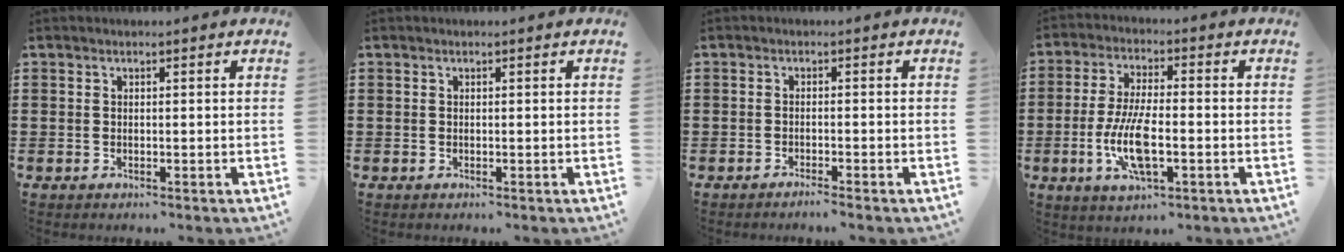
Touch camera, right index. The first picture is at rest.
{"total": 0.0}
{"total": 1.2, "force": [-1.1, -0.2, 0.5], "torque": [-0.009, -0.001, -0.021]}
{"total": 9.4, "force": [-2.5, 3.1, 8.5], "torque": [-0.187, -0.015, -0.049]}